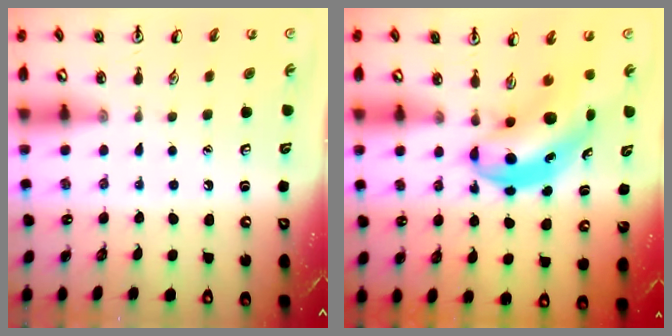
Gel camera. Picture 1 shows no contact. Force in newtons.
{"total": 6.2, "press": 6.0, "slide": 1.7}